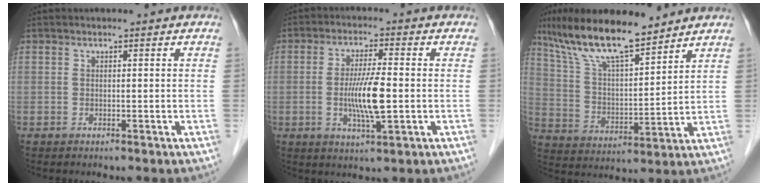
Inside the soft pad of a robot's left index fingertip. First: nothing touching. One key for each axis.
{"total": 7.2, "fx": -1.0, "fy": 0.6, "fz": 7.1, "tx": -0.136, "ty": -0.010, "tz": -0.022}
{"total": 13.9, "fx": 11.3, "fy": 2.4, "fz": 7.7, "tx": -0.150, "ty": 0.011, "tz": 0.209}